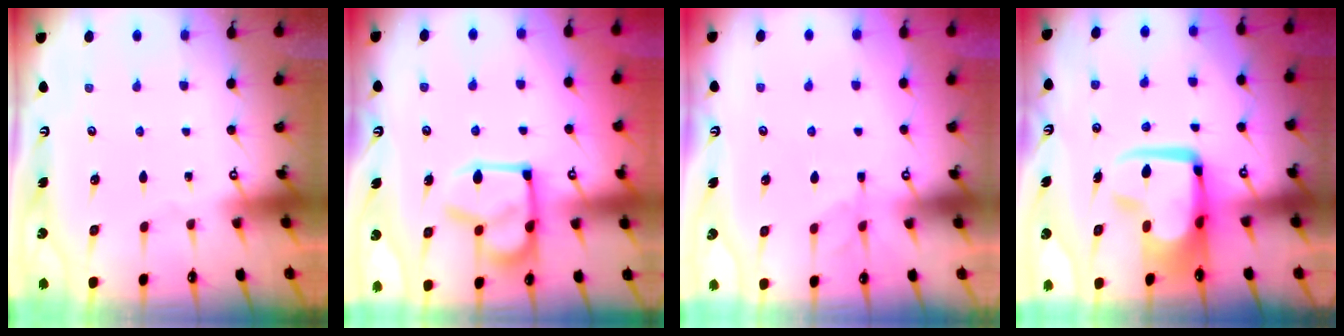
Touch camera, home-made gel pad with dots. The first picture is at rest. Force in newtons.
{"total": 14.5, "press": 14.4, "slide": 1.6}
{"total": 1.2, "press": 0.5, "slide": 1.1}
{"total": 13.2, "press": 13.0, "slide": 1.9}